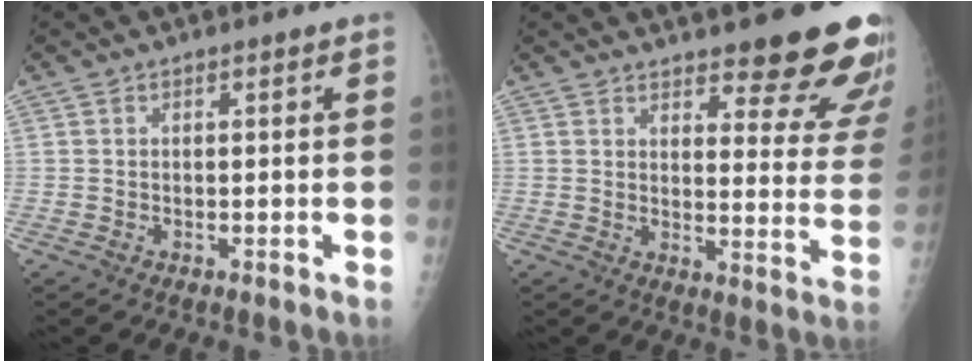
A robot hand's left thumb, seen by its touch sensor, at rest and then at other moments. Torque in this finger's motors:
{"motor_torque": [0.34, 0.40, 0.07, -0.27, 0.07]}